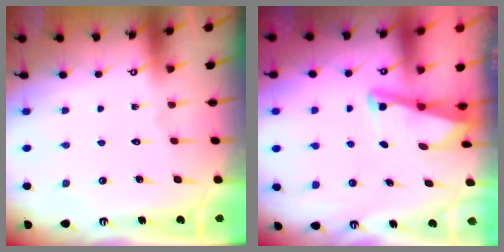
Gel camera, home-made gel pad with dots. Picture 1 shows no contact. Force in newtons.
{"total": 2.9, "press": 2.9, "slide": 0.4}